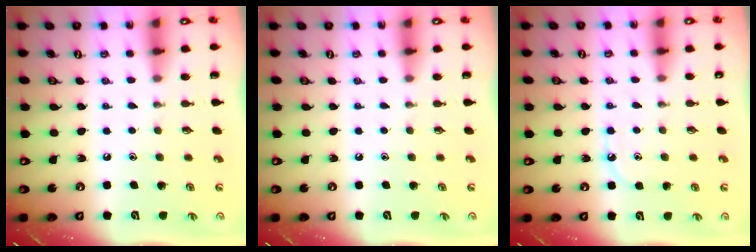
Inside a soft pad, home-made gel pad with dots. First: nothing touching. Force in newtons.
{"total": 0.0}
{"total": 5.3, "press": 5.2, "slide": 0.5}